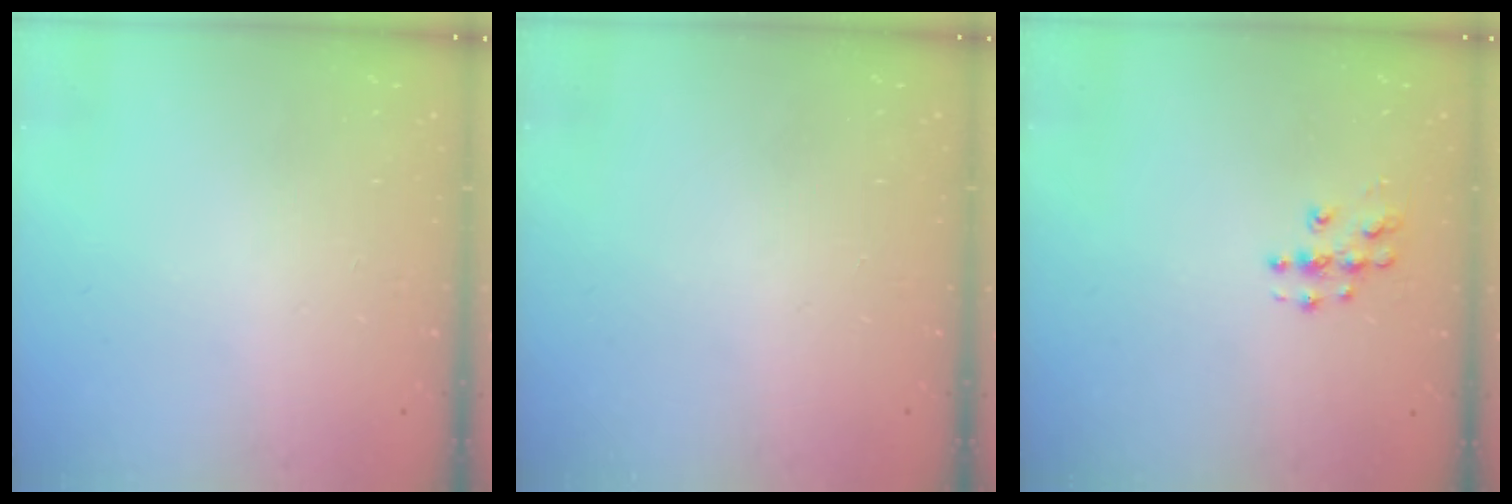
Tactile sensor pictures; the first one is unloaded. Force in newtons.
{"total": 0.0}
{"total": 6.1, "press": 6.1, "slide": 0.3}